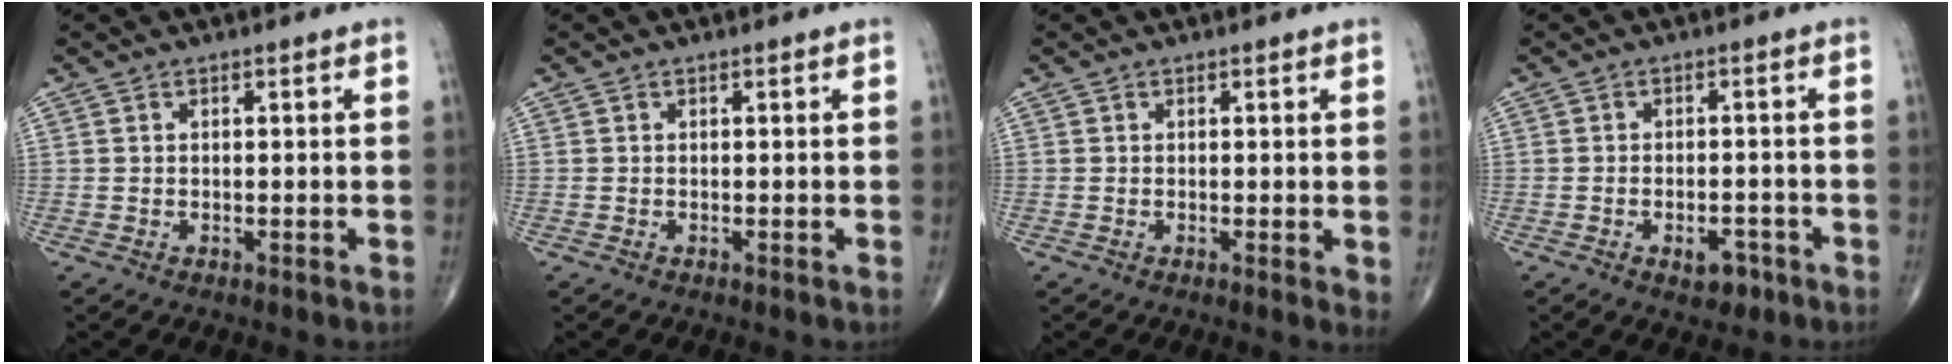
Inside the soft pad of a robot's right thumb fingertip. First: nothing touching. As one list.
[{"total": 0.0}, {"total": 1.7, "force": [0.1, 0.6, 1.6], "torque": [-0.023, -0.007, -0.002]}, {"total": 4.1, "force": [-2.2, 2.3, 2.6], "torque": [-0.025, 0.012, -0.028]}]